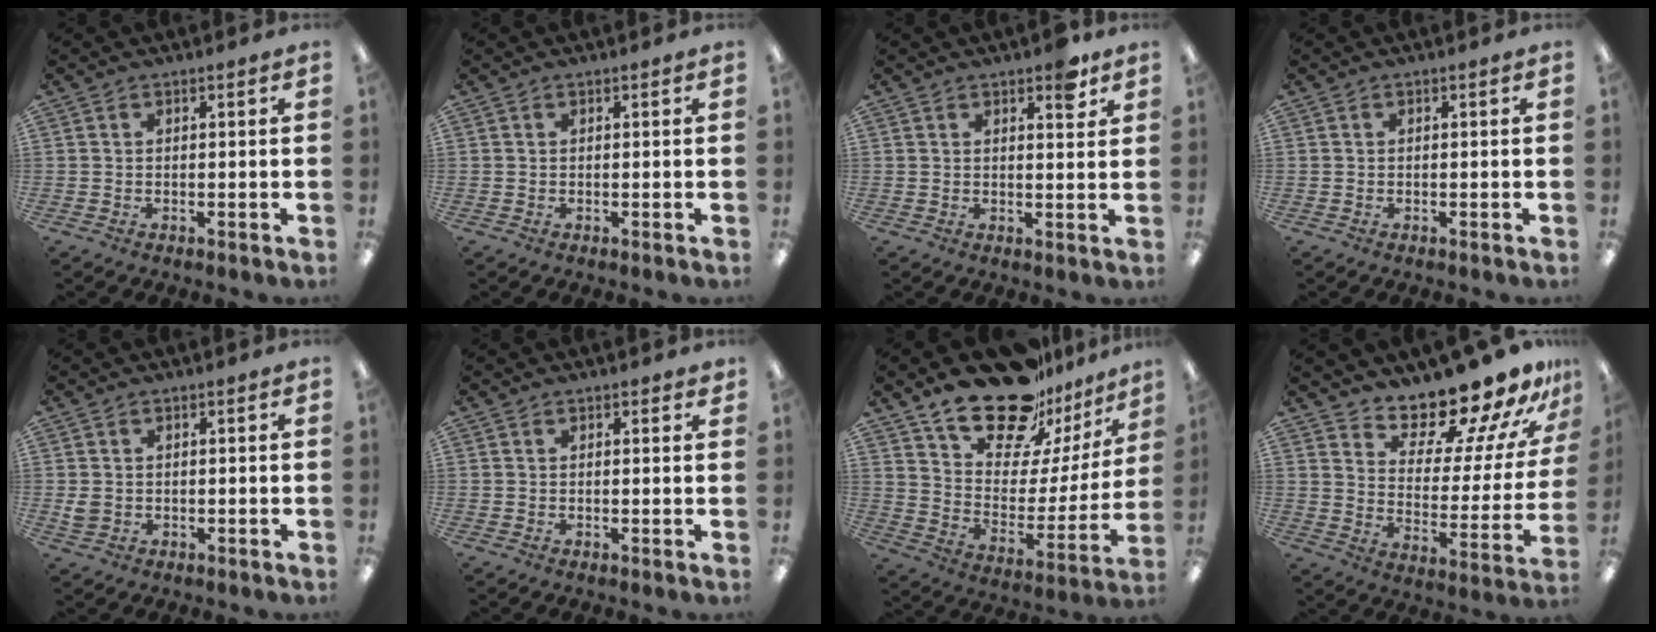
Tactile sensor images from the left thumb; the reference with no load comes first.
{"total": 0.0}
{"total": 5.2, "force": [3.6, 1.9, 3.3], "torque": [-0.032, -0.015, 0.055]}
{"total": 0.0}
{"total": 2.4, "force": [0.6, 2.1, 1.1], "torque": [-0.012, 0.001, 0.010]}
{"total": 1.0, "force": [0.9, 0.4, 0.2], "torque": [0.004, -0.002, 0.014]}
{"total": 23.4, "force": [18.4, 9.9, 10.5], "torque": [-0.175, -0.119, 0.323]}
{"total": 17.0, "force": [15.7, 3.8, 5.5], "torque": [-0.072, -0.141, 0.259]}